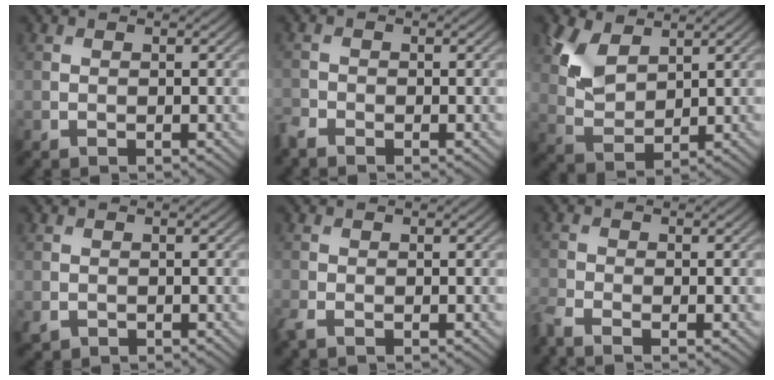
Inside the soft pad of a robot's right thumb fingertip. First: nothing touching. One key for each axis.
{"total": 1.9, "fx": -1.8, "fy": 0.5, "fz": 0.4, "tx": -0.013, "ty": -0.008, "tz": -0.047}
{"total": 6.5, "fx": 3.4, "fy": 3.8, "fz": 4.0, "tx": -0.098, "ty": -0.005, "tz": 0.071}
{"total": 1.0, "fx": -0.4, "fy": 0.8, "fz": 0.4, "tx": -0.012, "ty": -0.009, "tz": -0.006}
{"total": 1.2, "fx": -0.8, "fy": 0.4, "fz": 0.7, "tx": -0.027, "ty": -0.007, "tz": -0.023}
{"total": 2.3, "fx": -1.9, "fy": 0.4, "fz": 1.3, "tx": -0.037, "ty": -0.012, "tz": -0.050}